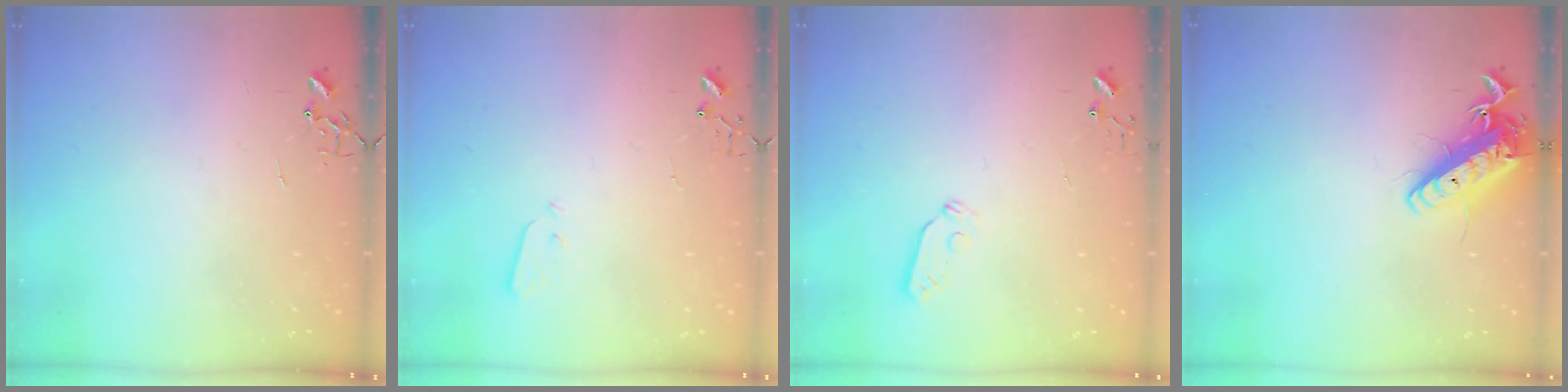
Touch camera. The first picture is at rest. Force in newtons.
{"total": 3.1, "press": 3.0, "slide": 0.9}
{"total": 3.6, "press": 3.6, "slide": 0.5}
{"total": 15.0, "press": 14.7, "slide": 2.8}